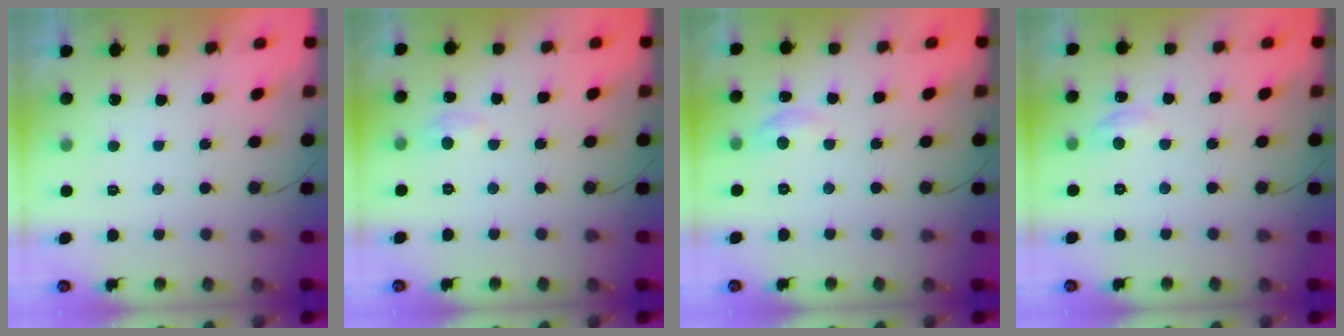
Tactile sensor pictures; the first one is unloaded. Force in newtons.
{"total": 2.9, "press": 2.9, "slide": 0.4}
{"total": 3.9, "press": 3.9, "slide": 0.6}
{"total": 5.5, "press": 5.4, "slide": 0.8}